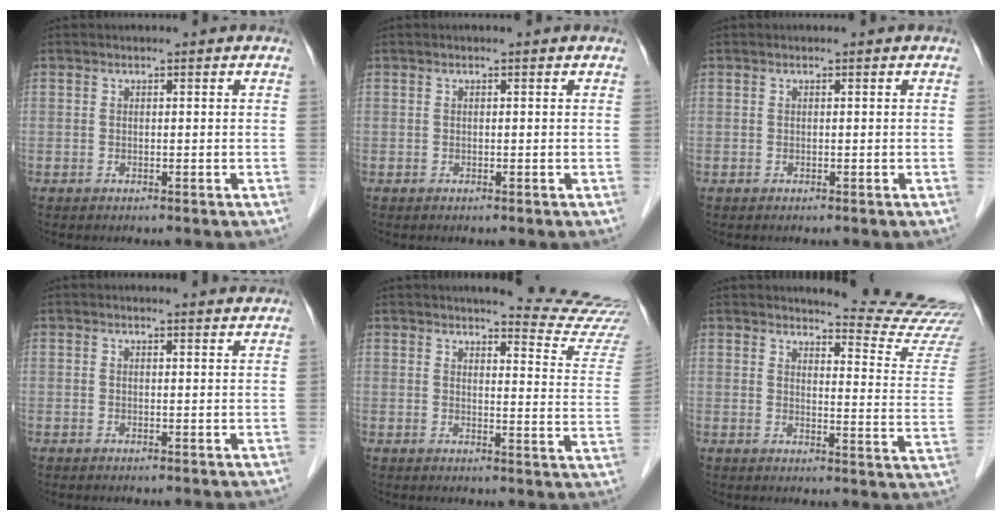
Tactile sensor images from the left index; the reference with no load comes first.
{"total": 0.0}
{"total": 0.0}
{"total": 2.2, "force": [2.2, 0.0, 0.1], "torque": [-0.008, -0.006, 0.020]}
{"total": 14.1, "force": [13.7, -0.9, 3.1], "torque": [-0.030, -0.116, 0.136]}
{"total": 16.1, "force": [15.9, -0.6, 2.7], "torque": [-0.025, -0.142, 0.162]}